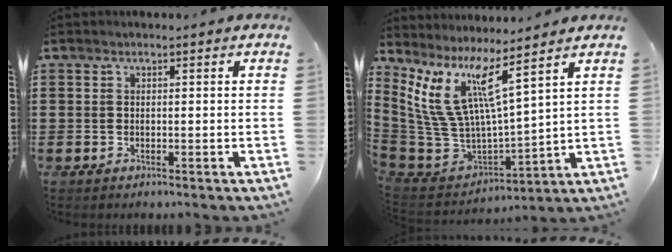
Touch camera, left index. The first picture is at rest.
{"total": 9.6, "force": [5.6, 2.3, 7.4], "torque": [-0.202, -0.073, 0.087]}